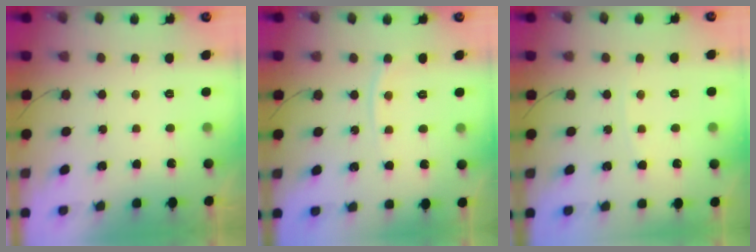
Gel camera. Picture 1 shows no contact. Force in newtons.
{"total": 4.5, "press": 4.5, "slide": 0.6}
{"total": 2.3, "press": 2.3, "slide": 0.3}